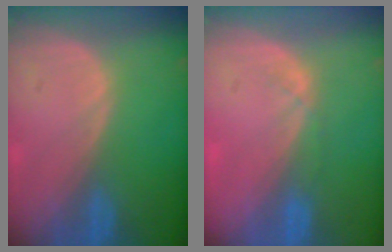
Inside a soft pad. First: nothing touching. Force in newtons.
{"total": 1.7, "press": 1.5, "slide": 0.8}